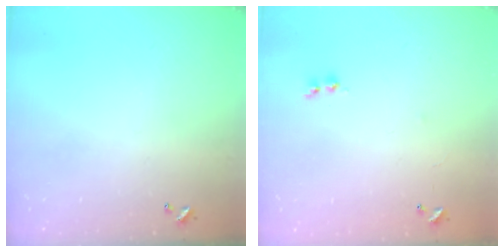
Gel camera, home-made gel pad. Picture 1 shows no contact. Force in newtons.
{"total": 7.3, "press": 7.3, "slide": 0.5}